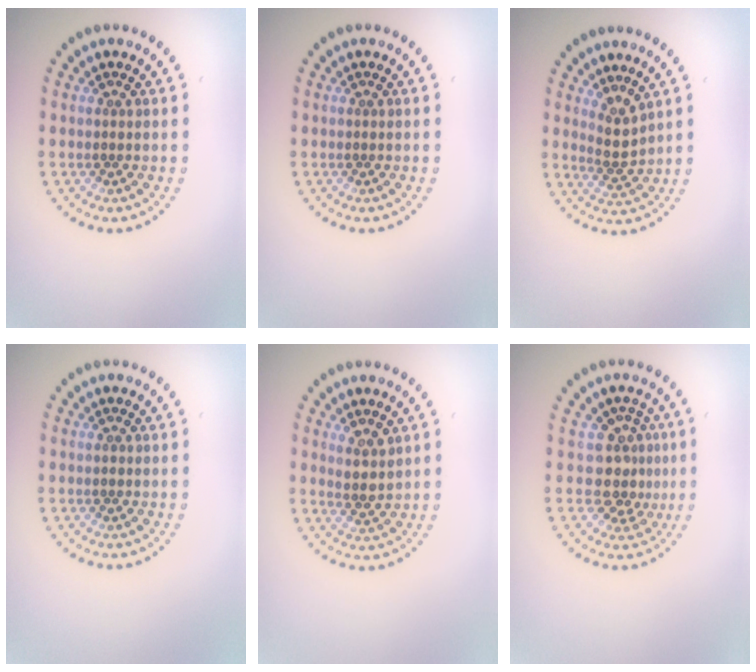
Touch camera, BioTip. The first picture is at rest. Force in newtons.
{"total": 0.0}
{"total": 2.2, "press": 1.7, "slide": 1.4}
{"total": 0.6, "press": 0.6, "slide": 0.1}
{"total": 2.2, "press": 2.0, "slide": 0.9}
{"total": 3.2, "press": 2.6, "slide": 1.9}